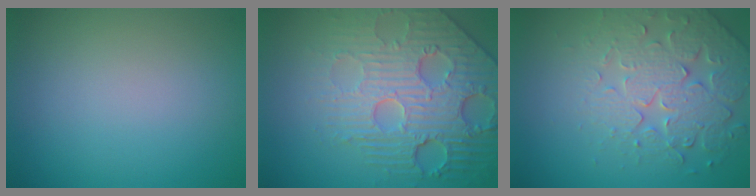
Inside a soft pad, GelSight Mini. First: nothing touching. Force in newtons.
{"total": 7.0, "press": 5.7, "slide": 4.1}
{"total": 4.7, "press": 4.6, "slide": 1.0}